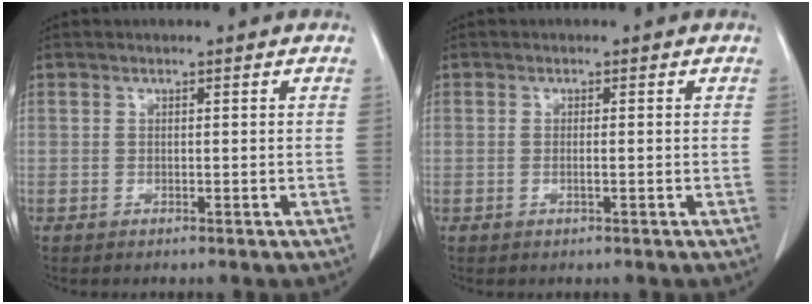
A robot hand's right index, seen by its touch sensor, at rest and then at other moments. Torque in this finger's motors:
{"motor_torque": [-0.27, 0.07, -0.04, -0.01]}